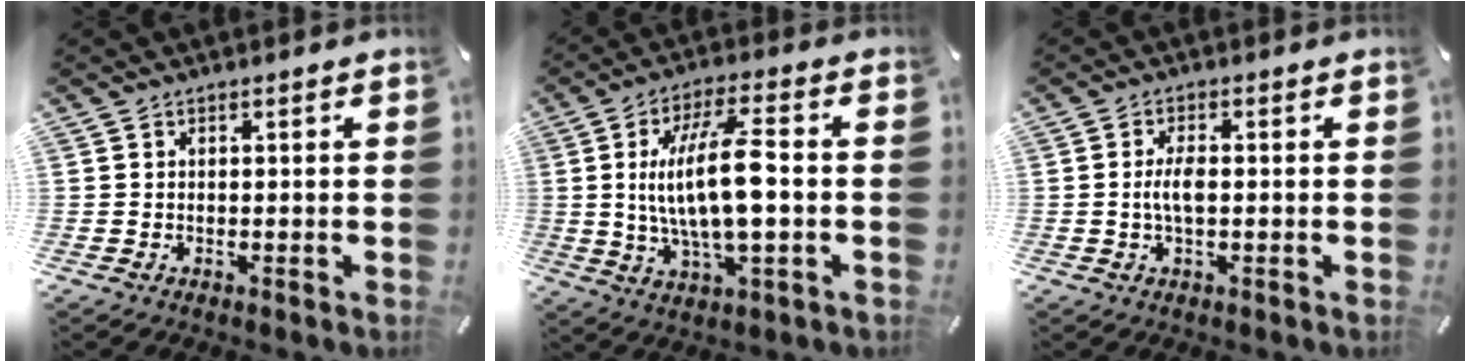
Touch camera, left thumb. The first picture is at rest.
{"total": 15.4, "force": [-0.1, 4.7, 14.7], "torque": [-0.301, -0.005, -0.011]}
{"total": 4.0, "force": [-0.2, 1.5, 3.7], "torque": [-0.082, -0.003, -0.009]}